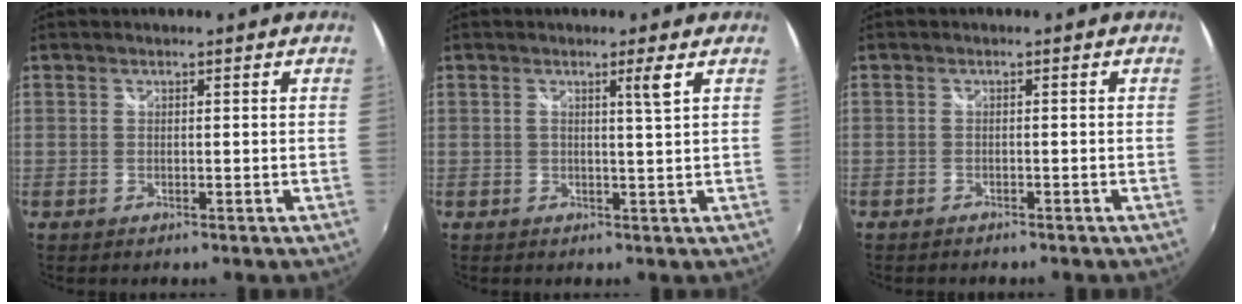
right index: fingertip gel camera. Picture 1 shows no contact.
{"total": 2.3, "force": [1.0, -0.9, 1.9], "torque": [-0.030, -0.009, 0.014]}
{"total": 1.5, "force": [-1.4, 0.5, 0.3], "torque": [-0.015, -0.003, -0.022]}